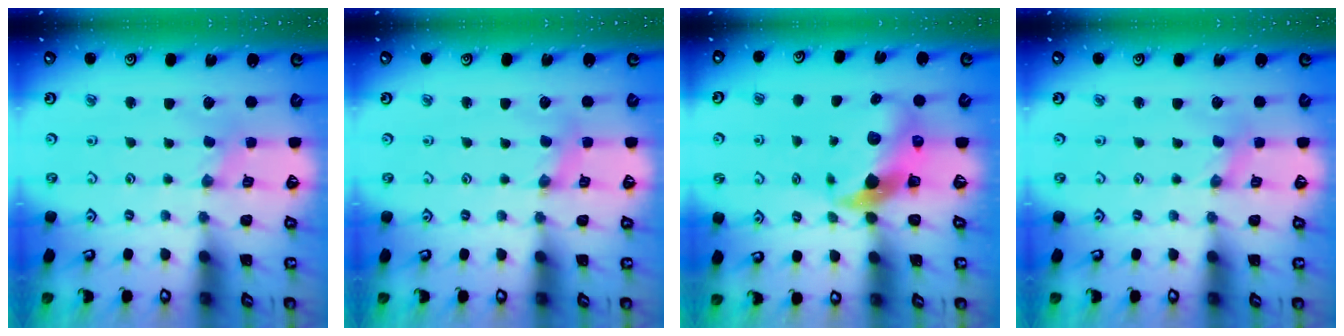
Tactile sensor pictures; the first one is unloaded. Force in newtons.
{"total": 1.6, "press": 1.6, "slide": 0.2}
{"total": 10.3, "press": 10.2, "slide": 1.9}
{"total": 0.0}